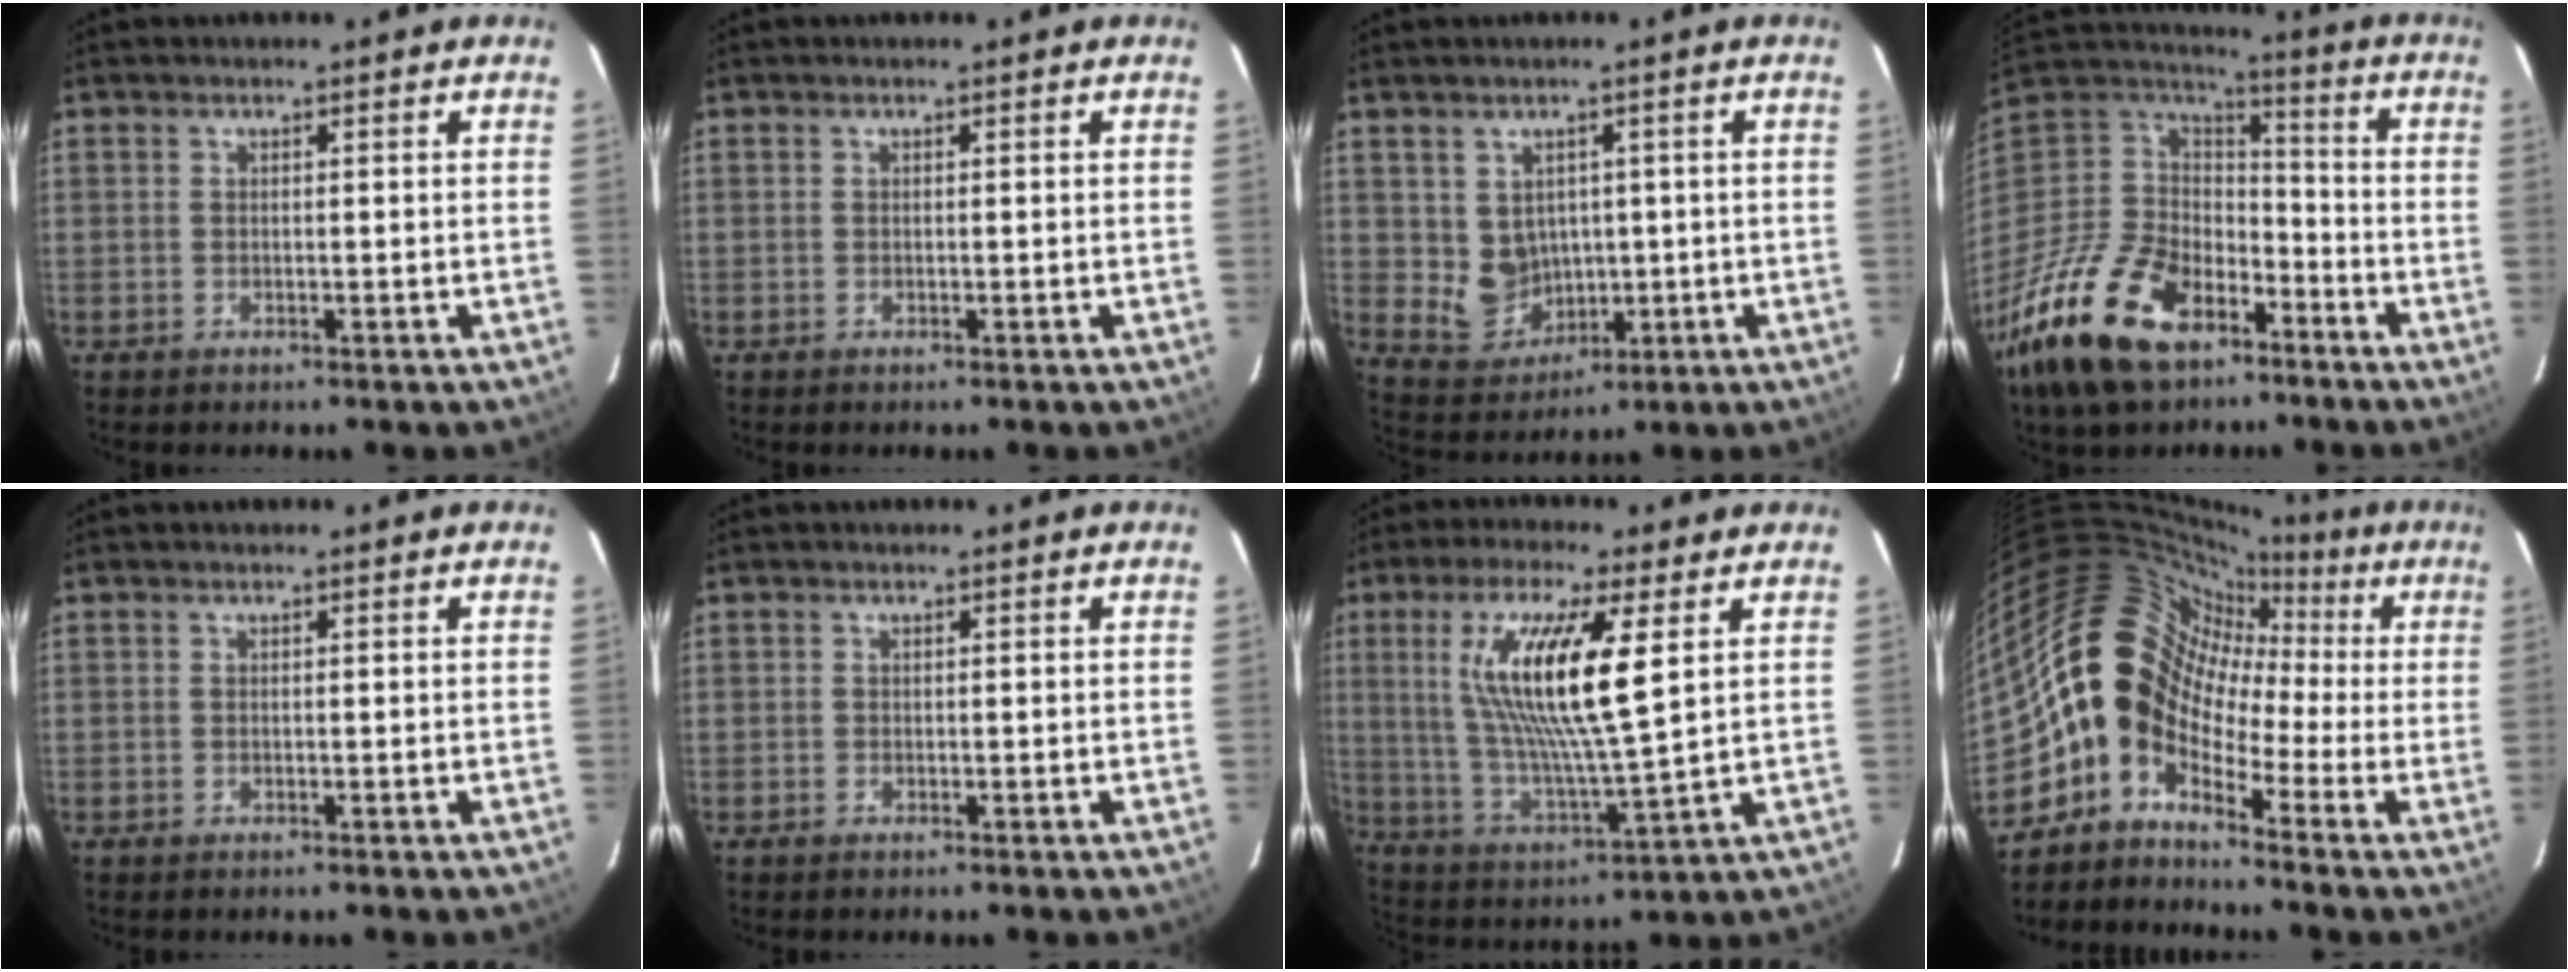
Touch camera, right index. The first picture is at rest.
{"total": 0.0}
{"total": 6.5, "force": [0.7, 6.1, 2.3], "torque": [-0.053, 0.002, 0.037]}
{"total": 23.9, "force": [-14.5, 14.1, 12.8], "torque": [-0.297, -0.005, -0.246]}
{"total": 0.0}
{"total": 0.5, "force": [-0.2, 0.5, -0.1], "torque": [0.000, 0.000, -0.004]}
{"total": 16.8, "force": [5.2, 2.3, 15.8], "torque": [-0.300, -0.005, 0.105]}
{"total": 13.3, "force": [-2.3, 10.7, 7.6], "torque": [-0.121, 0.030, -0.076]}